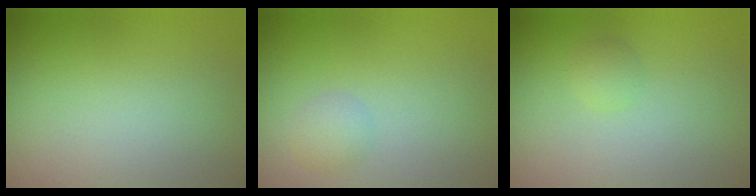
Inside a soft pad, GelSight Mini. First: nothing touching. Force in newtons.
{"total": 1.4, "press": 1.4, "slide": 0.1}
{"total": 0.9, "press": 0.8, "slide": 0.1}